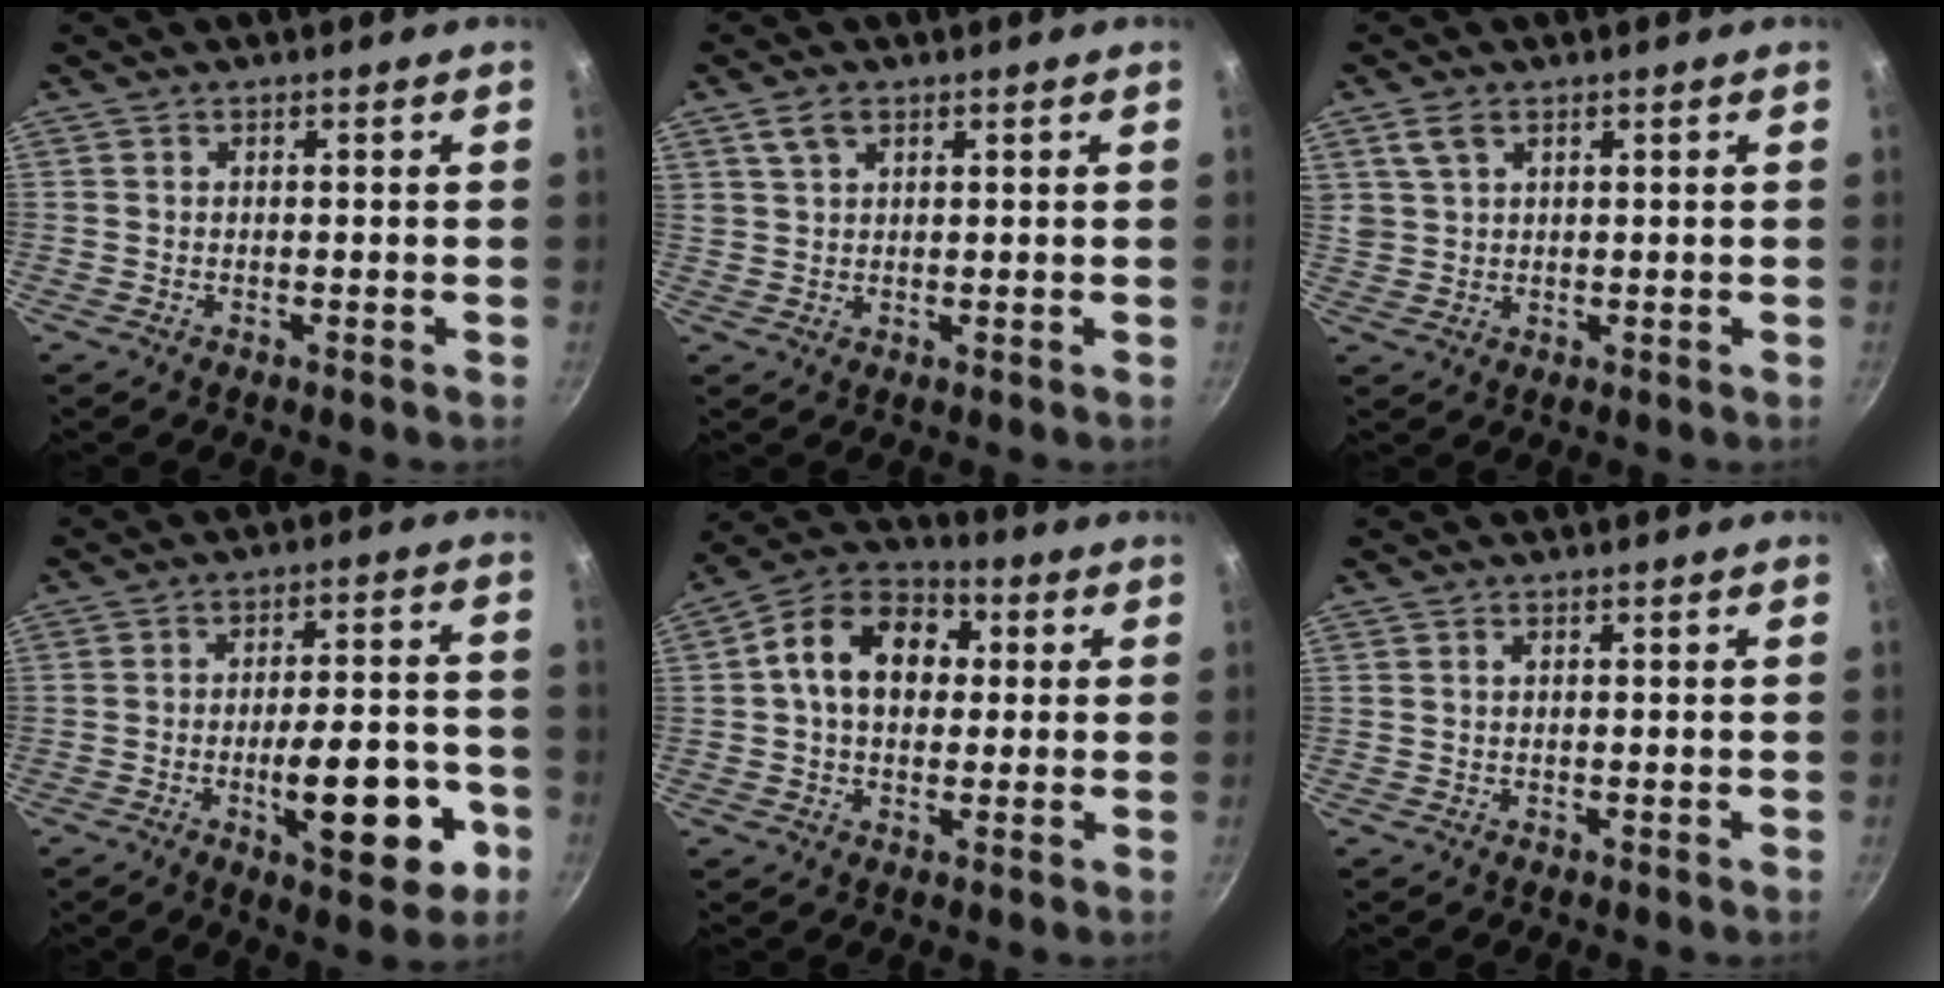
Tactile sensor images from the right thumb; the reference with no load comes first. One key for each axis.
{"total": 3.6, "fx": 2.0, "fy": 2.1, "fz": 2.1, "tx": -0.031, "ty": 0.000, "tz": 0.040}
{"total": 3.9, "fx": 2.1, "fy": 2.4, "fz": 2.3, "tx": -0.038, "ty": -0.001, "tz": 0.047}
{"total": 16.2, "fx": -5.6, "fy": 6.1, "fz": 13.9, "tx": -0.161, "ty": 0.030, "tz": -0.072}
{"total": 13.5, "fx": 1.9, "fy": 9.8, "fz": 9.1, "tx": -0.111, "ty": 0.025, "tz": 0.010}
{"total": 0.7, "fx": 0.2, "fy": 0.4, "fz": 0.5, "tx": -0.010, "ty": 0.002, "tz": 0.004}